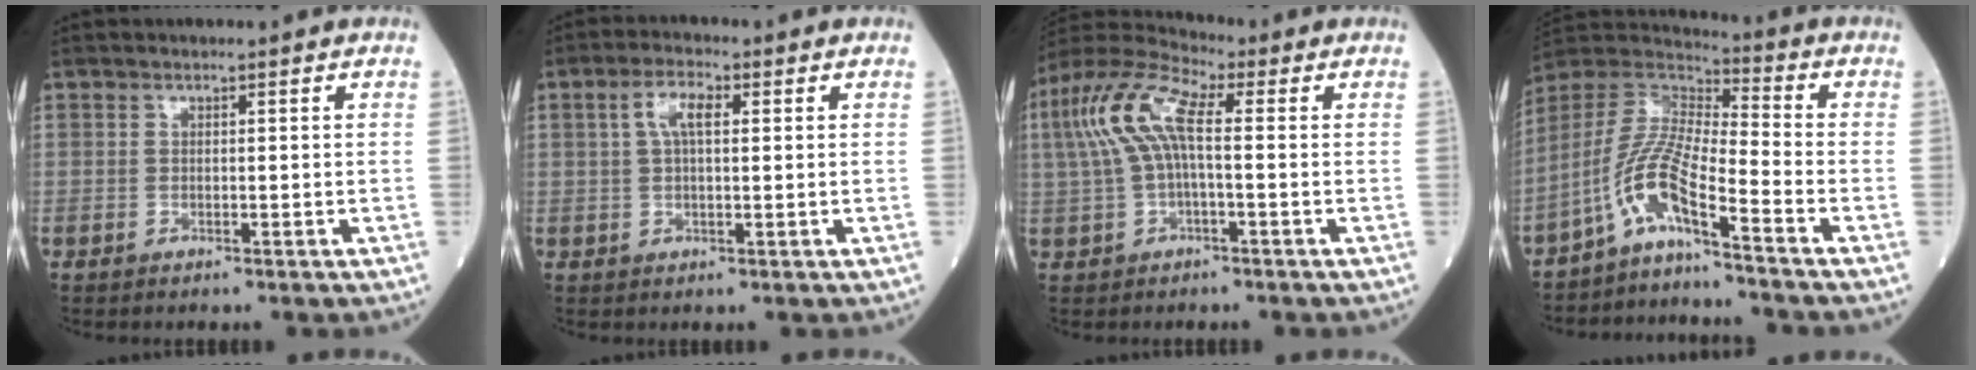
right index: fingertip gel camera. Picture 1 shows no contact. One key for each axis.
{"total": 4.5, "fx": 1.3, "fy": 1.5, "fz": 4.1, "tx": -0.087, "ty": 0.014, "tz": 0.026}
{"total": 10.4, "fx": 1.5, "fy": 3.2, "fz": 9.8, "tx": -0.222, "ty": 0.038, "tz": 0.022}
{"total": 9.4, "fx": -6.2, "fy": 0.1, "fz": 7.1, "tx": -0.167, "ty": 0.008, "tz": -0.124}